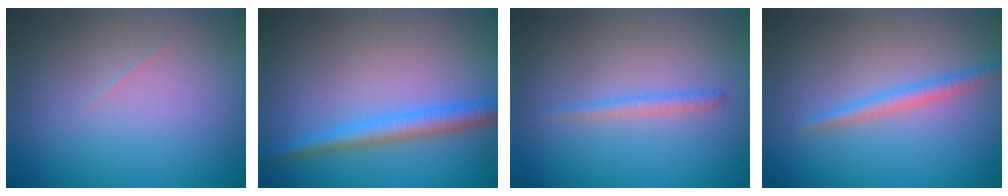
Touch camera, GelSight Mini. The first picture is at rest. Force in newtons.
{"total": 3.0, "press": 3.0, "slide": 0.1}
{"total": 1.1, "press": 1.1, "slide": 0.1}
{"total": 1.7, "press": 1.7, "slide": 0.1}